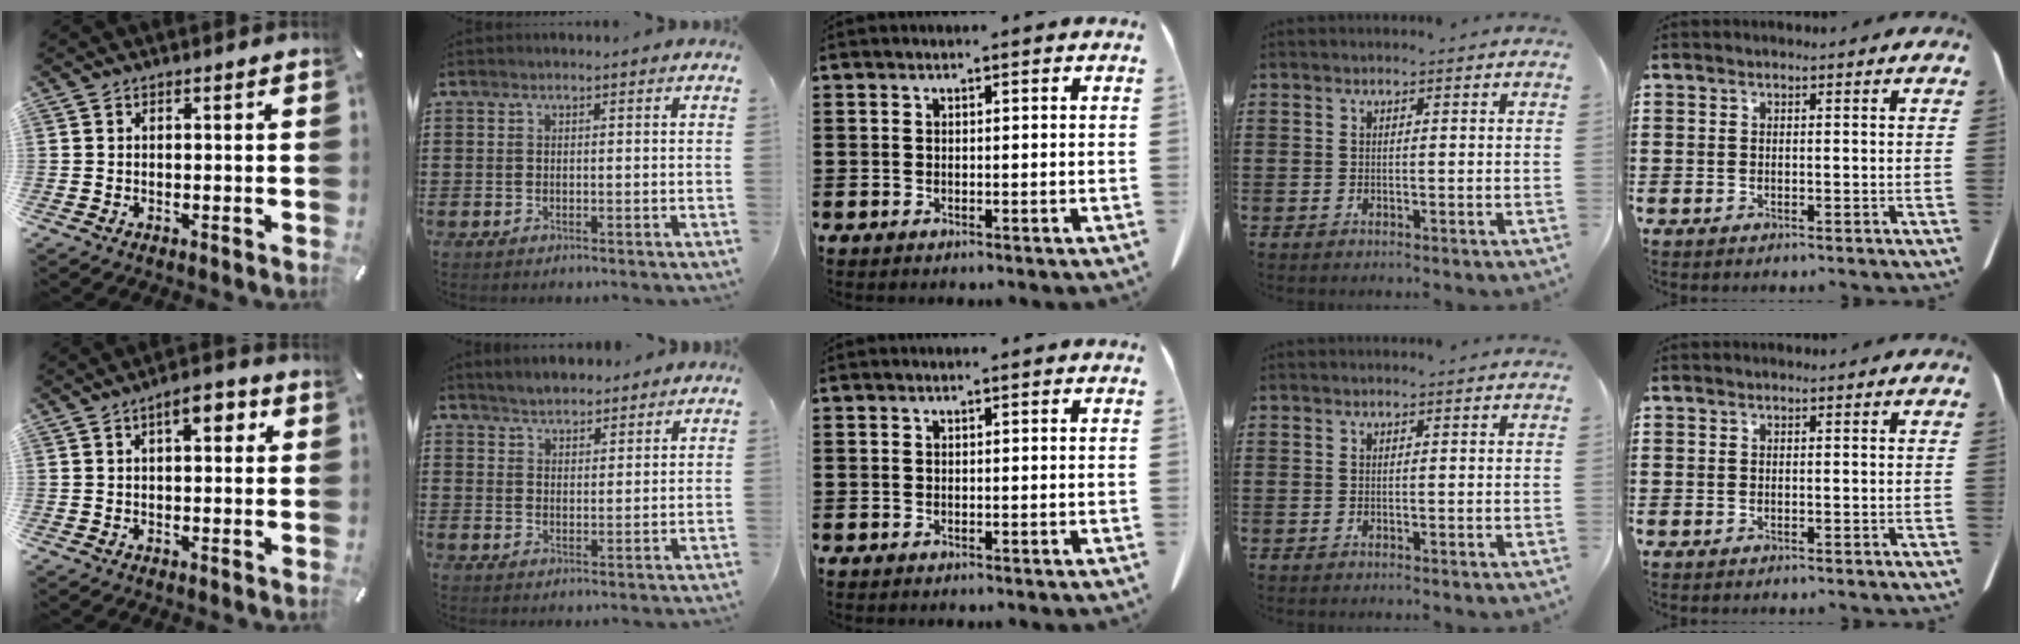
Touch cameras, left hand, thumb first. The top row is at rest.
{"thumb": {"total": 5.7, "force": [1.9, 2.5, 4.7], "torque": [-0.064, -0.002, 0.024]}, "index": {"total": 3.2, "force": [3.1, 0.8, 0.1], "torque": [-0.012, -0.003, 0.059]}}